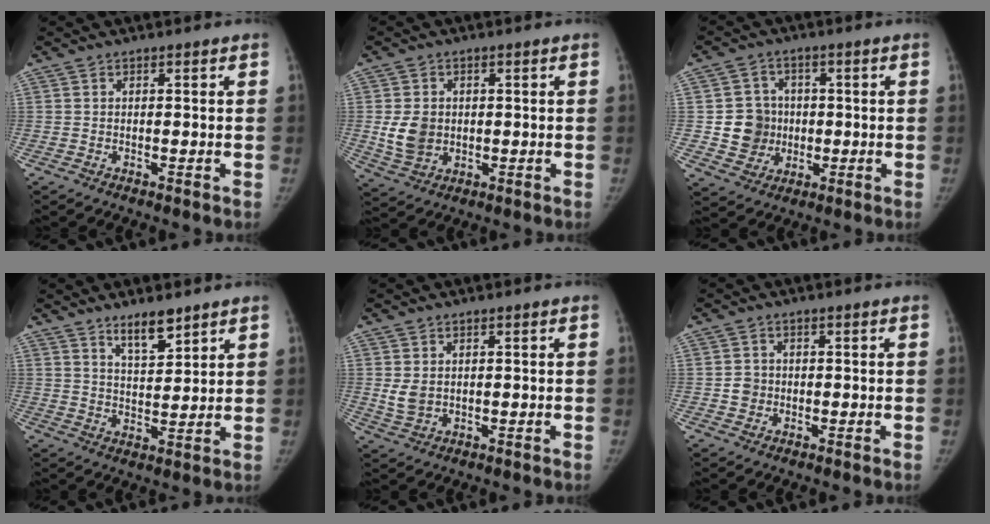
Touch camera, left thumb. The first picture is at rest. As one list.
[{"total": 6.6, "force": [0.2, 5.3, 4.0], "torque": [-0.060, -0.005, 0.014]}, {"total": 8.2, "force": [-0.2, 7.8, 2.5], "torque": [-0.006, 0.009, 0.003]}, {"total": 6.4, "force": [4.9, 1.9, 3.7], "torque": [-0.045, -0.040, 0.084]}, {"total": 3.5, "force": [0.6, 2.7, 2.3], "torque": [-0.038, -0.009, 0.021]}, {"total": 2.5, "force": [-0.2, 2.4, 0.7], "torque": [0.001, 0.005, -0.002]}]